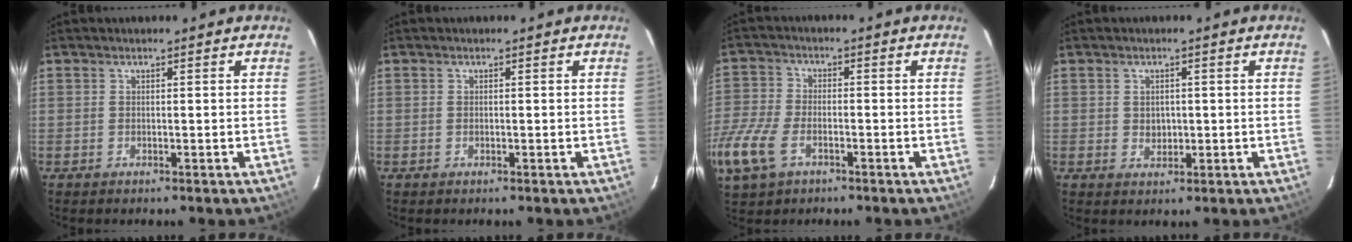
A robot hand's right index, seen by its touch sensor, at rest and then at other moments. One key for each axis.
{"total": 0.0}
{"total": 14.2, "fx": -6.8, "fy": 8.4, "fz": 9.3, "tx": -0.240, "ty": -0.020, "tz": -0.138}
{"total": 2.4, "fx": 0.0, "fy": 2.2, "fz": 1.1, "tx": -0.017, "ty": 0.001, "tz": 0.003}